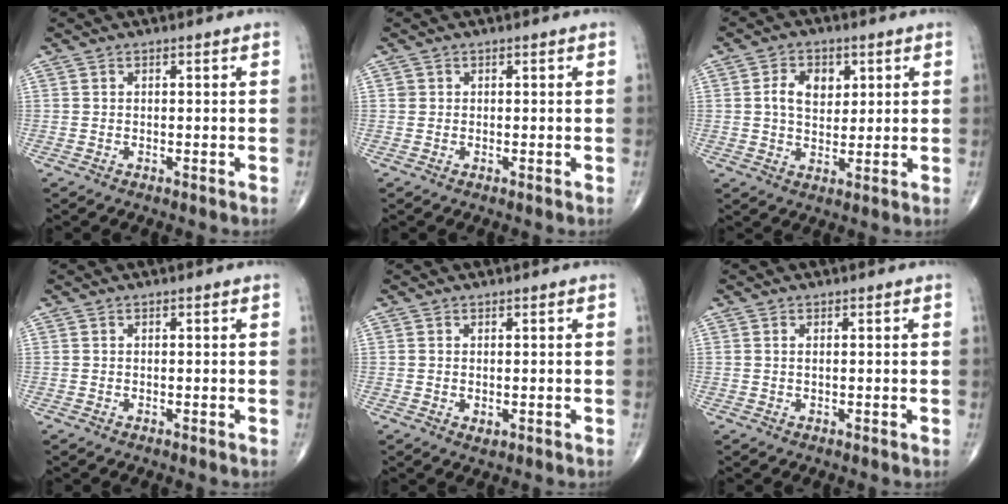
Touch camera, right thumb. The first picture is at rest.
{"total": 0.7, "force": [0.2, 0.7, 0.1], "torque": [0.003, 0.002, 0.004]}
{"total": 6.8, "force": [1.8, 4.7, 4.6], "torque": [-0.056, -0.006, 0.029]}
{"total": 0.0}
{"total": 1.0, "force": [0.0, 0.6, 0.8], "torque": [-0.011, -0.001, 0.002]}
{"total": 0.6, "force": [0.2, 0.2, 0.5], "torque": [-0.016, 0.003, 0.005]}